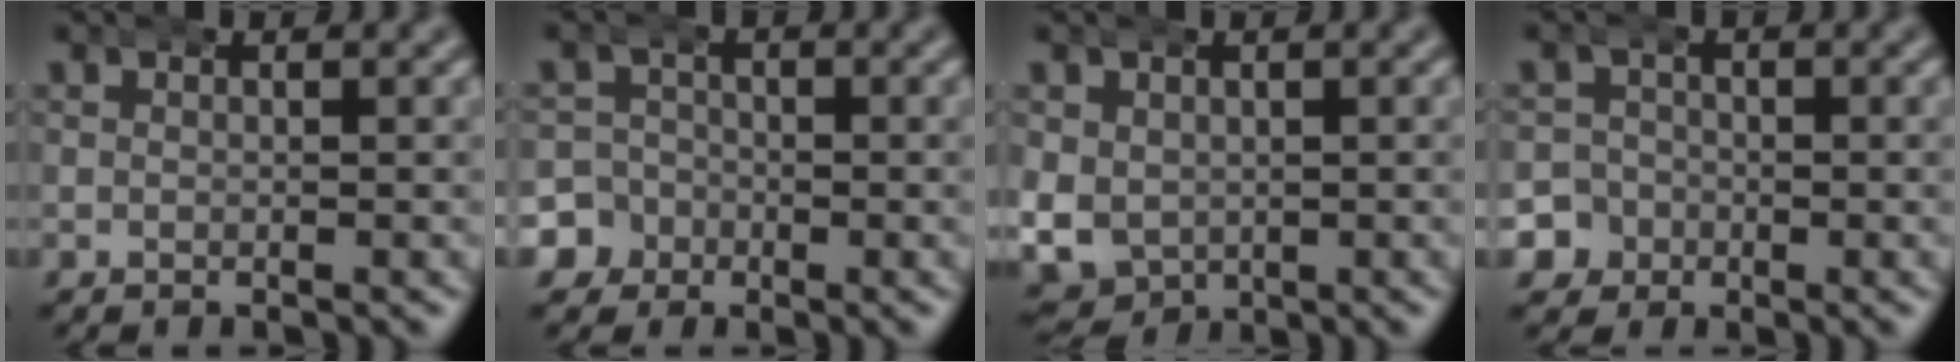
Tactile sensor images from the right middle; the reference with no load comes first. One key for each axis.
{"total": 6.6, "fx": -2.3, "fy": 6.0, "fz": 1.3, "tx": -0.045, "ty": -0.016, "tz": -0.053}
{"total": 8.8, "fx": -2.0, "fy": 7.9, "fz": 3.2, "tx": -0.115, "ty": -0.049, "tz": -0.022}
{"total": 5.8, "fx": -1.9, "fy": 5.4, "fz": 1.1, "tx": -0.046, "ty": -0.016, "tz": -0.042}